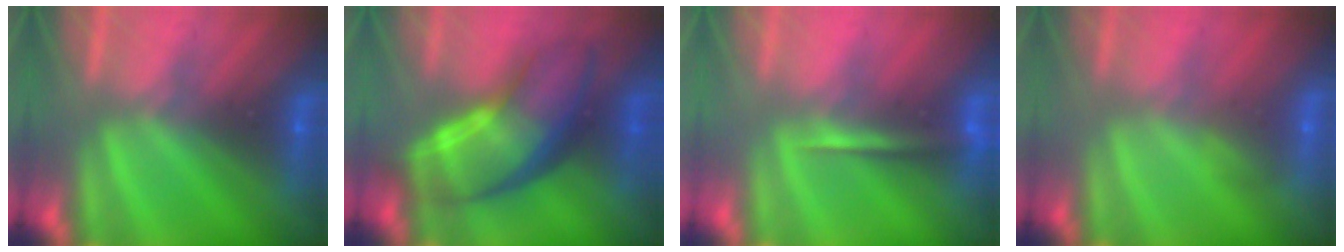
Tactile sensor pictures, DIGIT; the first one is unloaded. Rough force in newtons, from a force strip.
{"total": 7.9}
{"total": 1.4}
{"total": 2.8}